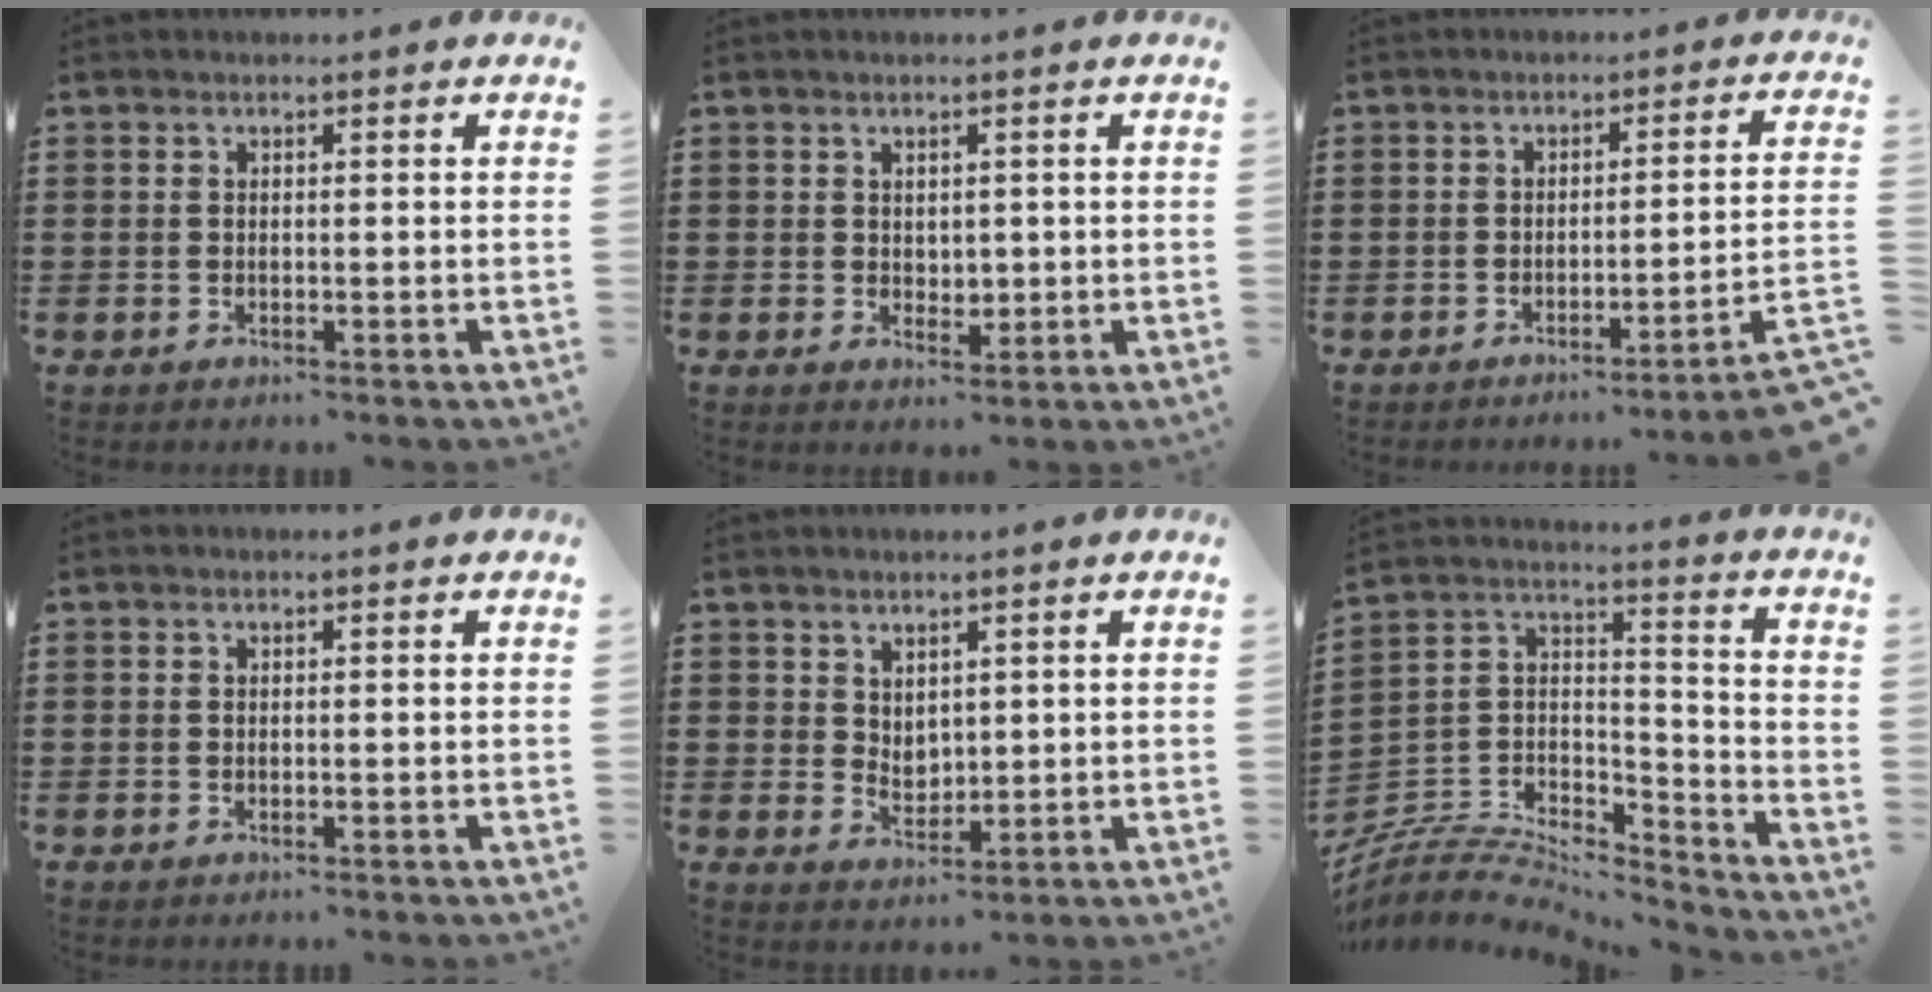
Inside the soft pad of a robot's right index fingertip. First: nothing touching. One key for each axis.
{"total": 1.9, "fx": 1.1, "fy": 1.6, "fz": 0.4, "tx": -0.006, "ty": 0.005, "tz": 0.018}
{"total": 3.7, "fx": -2.7, "fy": -0.6, "fz": 2.5, "tx": -0.045, "ty": -0.016, "tz": -0.055}
{"total": 0.0}
{"total": 2.8, "fx": 2.2, "fy": 1.6, "fz": 0.4, "tx": -0.014, "ty": 0.002, "tz": 0.043}
{"total": 7.1, "fx": -6.6, "fy": 2.0, "fz": 1.7, "tx": -0.050, "ty": 0.003, "tz": -0.137}